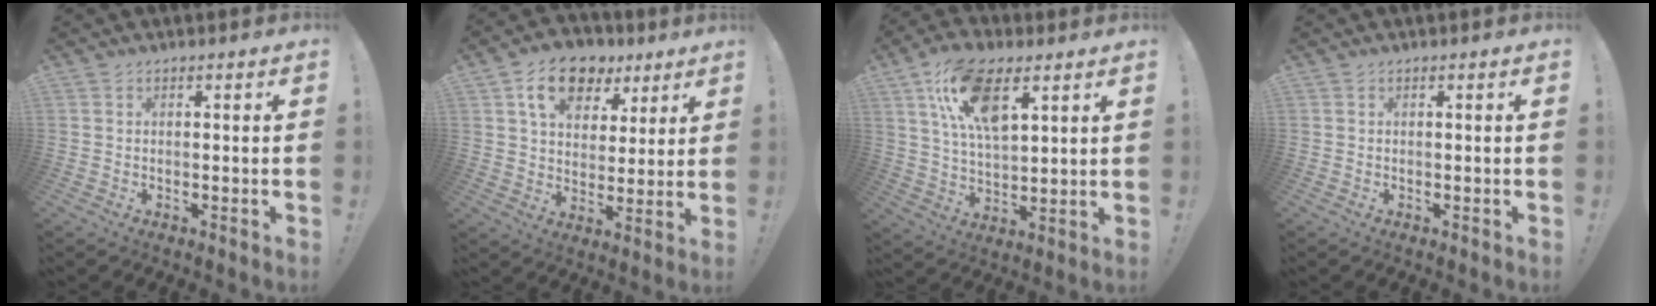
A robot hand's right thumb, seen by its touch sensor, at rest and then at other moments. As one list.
[{"total": 13.1, "force": [7.1, 8.9, 6.5], "torque": [-0.102, -0.024, 0.132]}, {"total": 15.1, "force": [7.5, 7.0, 11.0], "torque": [-0.203, -0.010, 0.137]}, {"total": 0.0}]